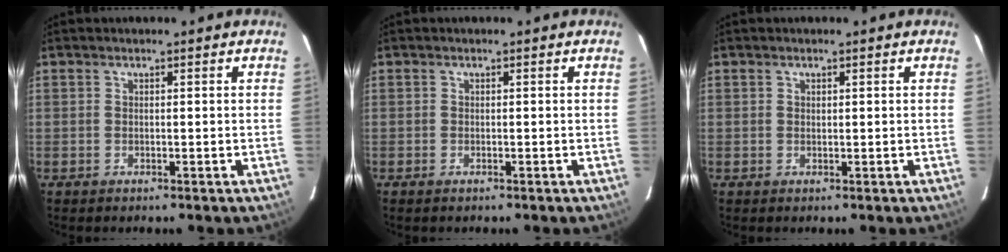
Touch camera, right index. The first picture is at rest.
{"total": 0.5, "force": [-0.4, 0.2, 0.3], "torque": [-0.006, -0.001, -0.008]}
{"total": 0.5, "force": [0.2, 0.4, 0.2], "torque": [-0.004, 0.002, 0.005]}